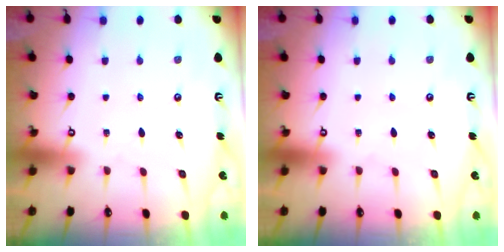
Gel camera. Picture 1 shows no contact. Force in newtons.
{"total": 0.0}